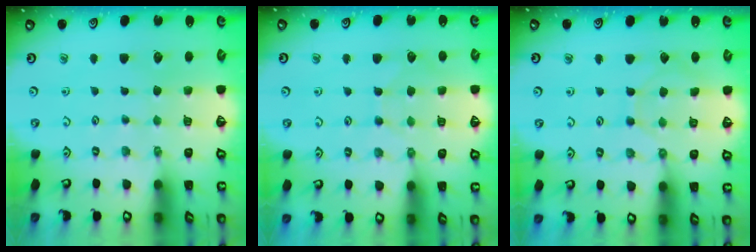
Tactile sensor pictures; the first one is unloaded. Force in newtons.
{"total": 5.7, "press": 5.7, "slide": 0.6}
{"total": 7.0, "press": 7.0, "slide": 0.8}